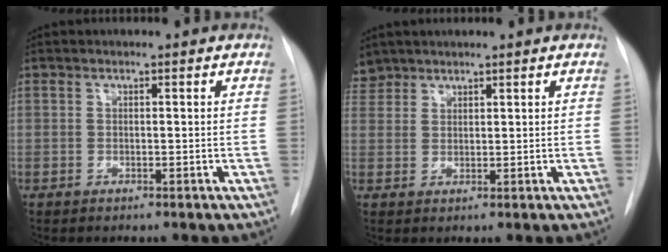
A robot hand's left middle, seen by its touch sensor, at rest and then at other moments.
{"total": 3.0, "force": [2.7, 1.3, -0.3], "torque": [0.008, 0.011, 0.054]}